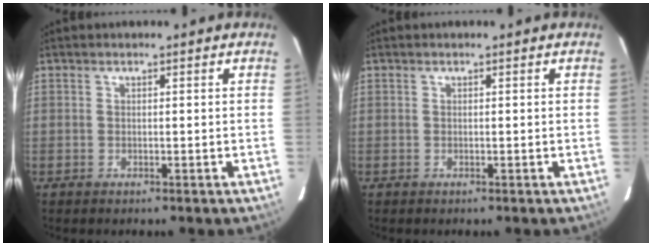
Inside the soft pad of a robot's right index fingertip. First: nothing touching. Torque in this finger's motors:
{"motor_torque": [0.00, 0.00, 0.00, 0.01]}